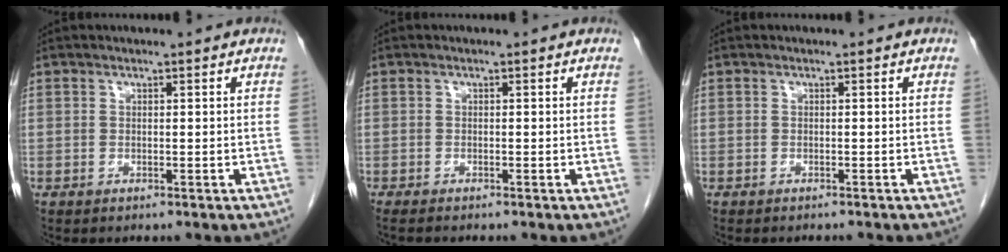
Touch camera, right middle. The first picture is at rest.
{"total": 1.5, "force": [-1.3, 0.0, 0.7], "torque": [-0.014, -0.003, -0.020]}
{"total": 2.5, "force": [-2.3, 0.5, 0.8], "torque": [-0.013, -0.003, -0.027]}